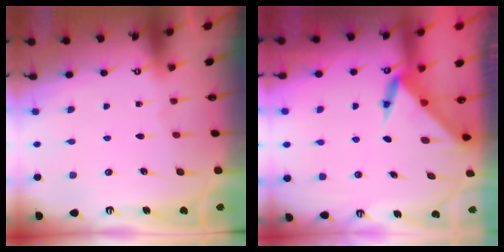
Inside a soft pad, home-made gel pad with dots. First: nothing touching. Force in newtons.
{"total": 3.8, "press": 3.8, "slide": 0.2}